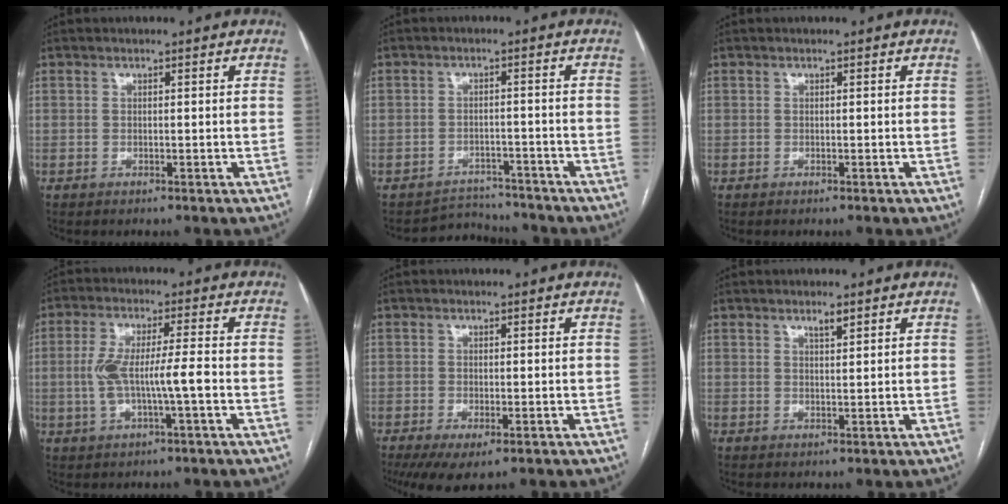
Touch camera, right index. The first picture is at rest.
{"total": 4.7, "force": [-4.2, 1.4, -1.4], "torque": [0.027, 0.020, -0.064]}
{"total": 0.0}
{"total": 7.8, "force": [-1.3, 1.0, 7.7], "torque": [-0.154, 0.013, -0.023]}
{"total": 5.4, "force": [-3.1, 1.7, 4.0], "torque": [-0.064, -0.015, -0.049]}
{"total": 1.6, "force": [1.2, 0.3, 1.1], "torque": [-0.021, -0.001, 0.022]}